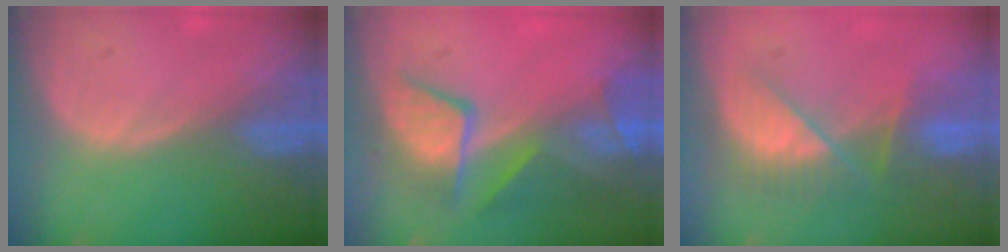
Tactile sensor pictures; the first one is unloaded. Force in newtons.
{"total": 10.1, "press": 8.7, "slide": 5.0}
{"total": 8.0, "press": 7.1, "slide": 3.6}